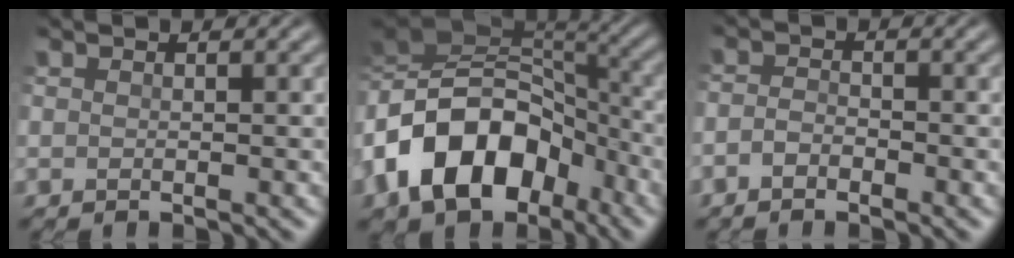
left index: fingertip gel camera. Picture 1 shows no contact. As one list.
[{"total": 13.9, "force": [-5.7, 9.3, 8.5], "torque": [-0.164, 0.007, -0.110]}, {"total": 1.4, "force": [-1.3, 0.3, 0.5], "torque": [-0.016, -0.001, -0.025]}]